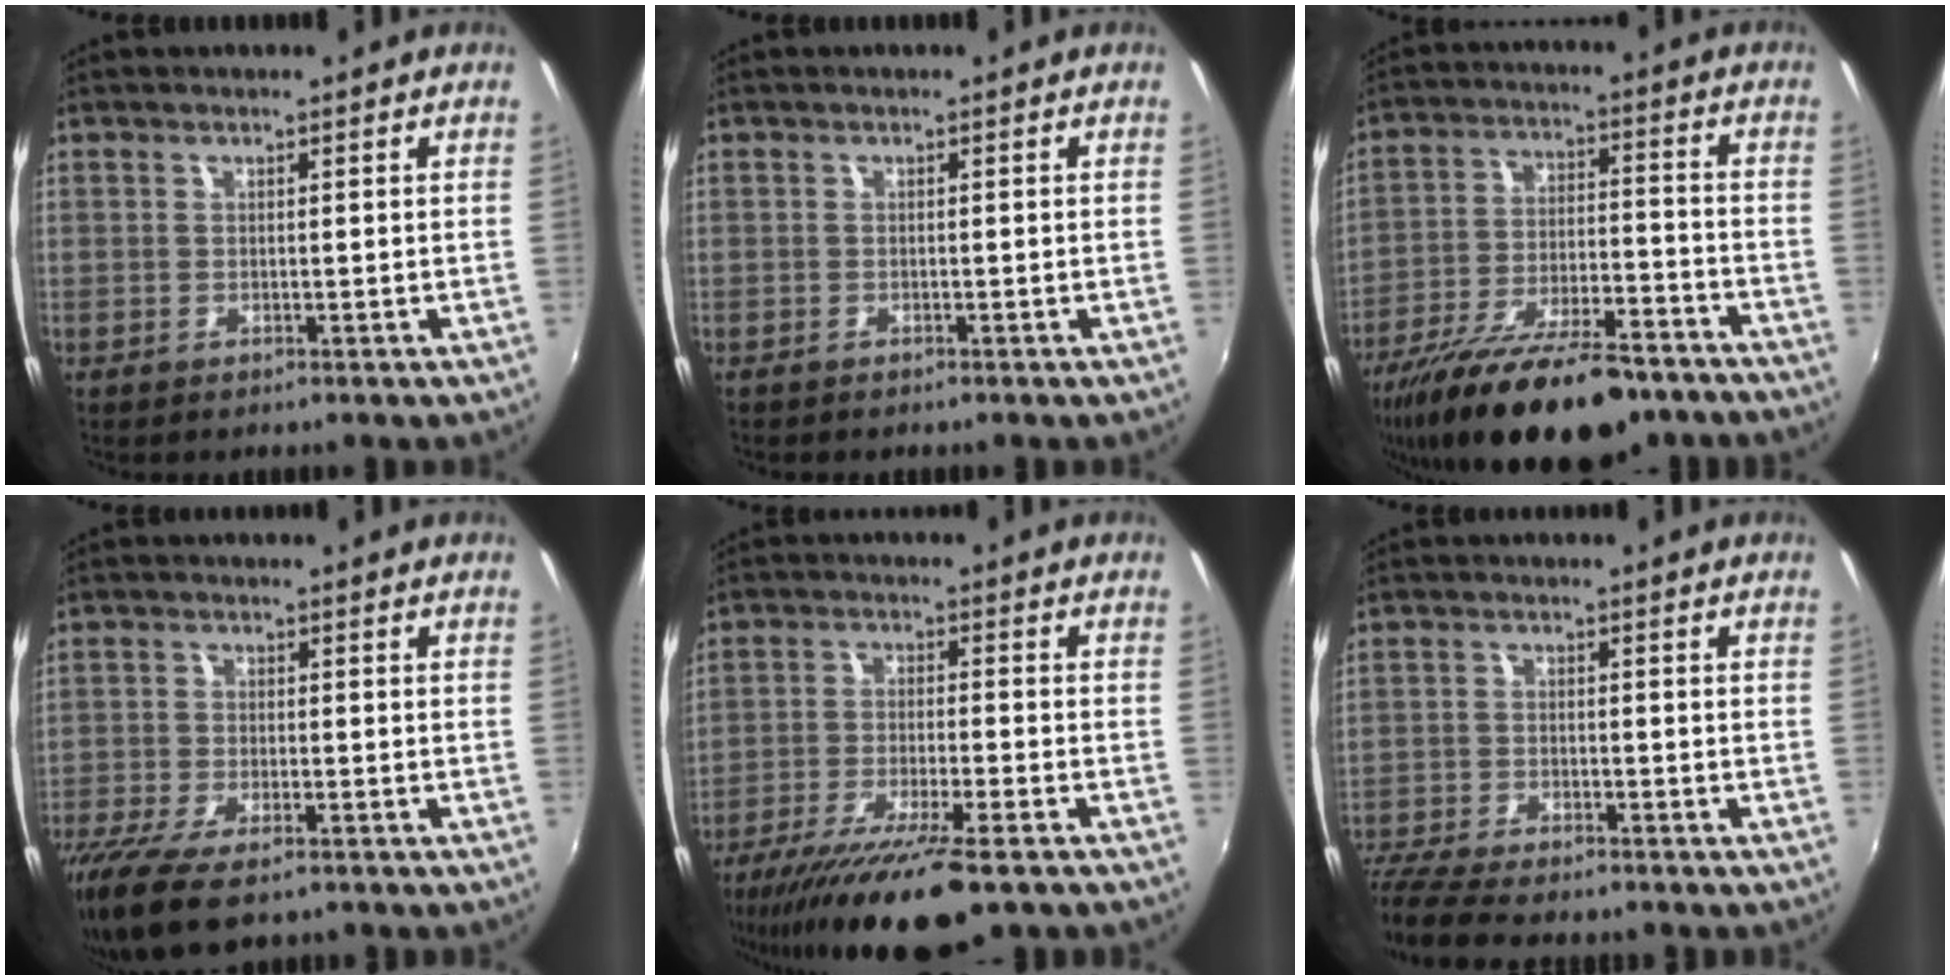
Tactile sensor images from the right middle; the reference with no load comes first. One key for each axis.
{"total": 0.6, "fx": -0.5, "fy": 0.2, "fz": 0.1, "tx": -0.004, "ty": -0.002, "tz": -0.010}
{"total": 22.1, "fx": -16.8, "fy": 6.7, "fz": 12.7, "tx": -0.236, "ty": -0.041, "tz": -0.260}
{"total": 12.6, "fx": -9.2, "fy": 4.2, "fz": 7.5, "tx": -0.174, "ty": -0.046, "tz": -0.165}
{"total": 15.7, "fx": -11.7, "fy": 2.2, "fz": 10.3, "tx": -0.206, "ty": -0.048, "tz": -0.197}
{"total": 11.4, "fx": -10.0, "fy": 2.2, "fz": 5.0, "tx": -0.130, "ty": -0.037, "tz": -0.179}